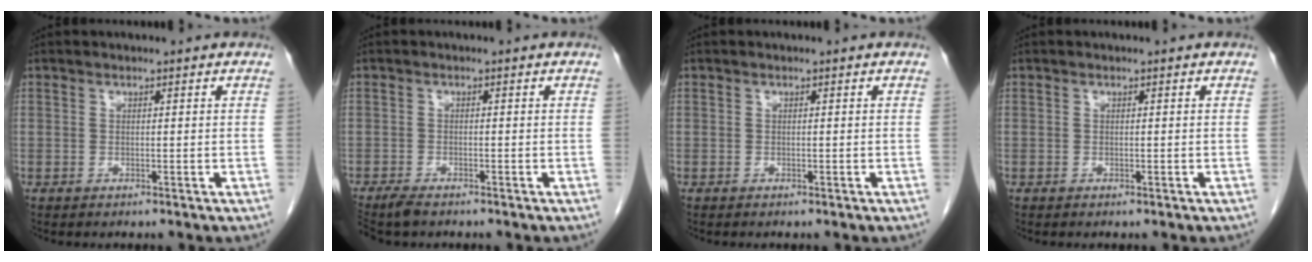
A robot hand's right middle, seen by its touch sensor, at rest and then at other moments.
{"total": 3.4, "force": [-2.8, 0.8, 1.7], "torque": [-0.032, -0.010, -0.047]}
{"total": 0.0}
{"total": 0.0}